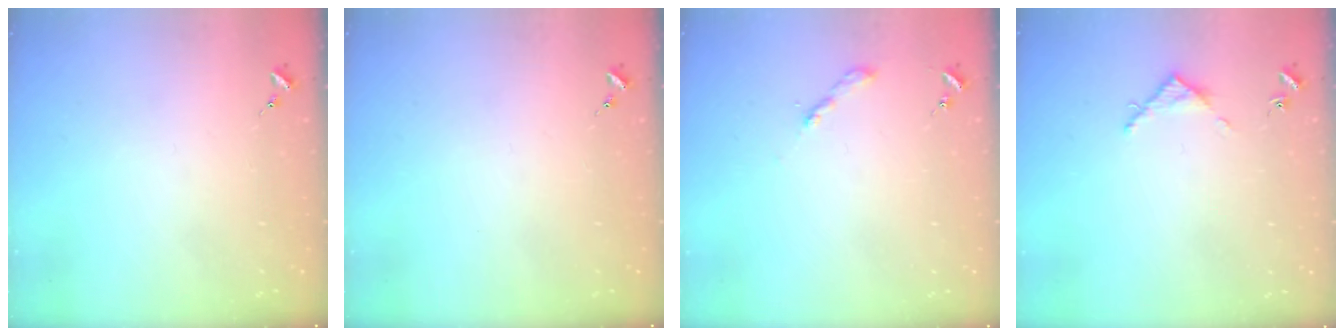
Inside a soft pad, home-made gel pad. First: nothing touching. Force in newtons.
{"total": 0.0}
{"total": 2.0, "press": 2.0, "slide": 0.2}
{"total": 4.0, "press": 4.0, "slide": 0.5}